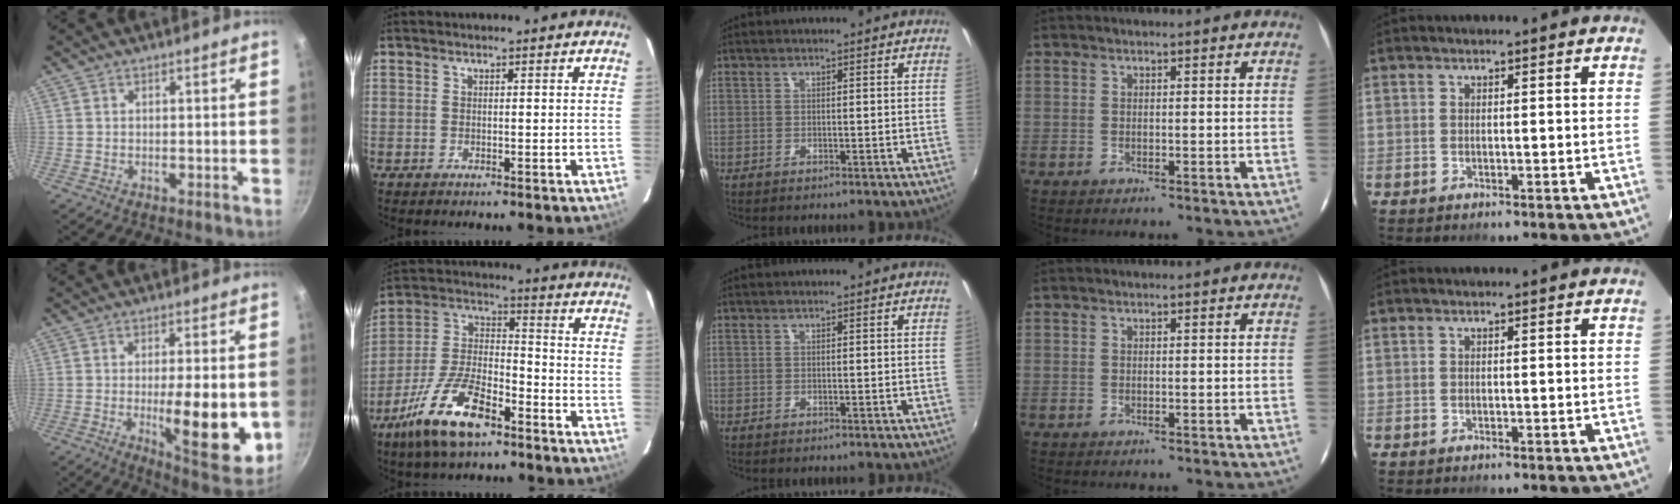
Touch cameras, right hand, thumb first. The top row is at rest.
{"thumb": {"total": 15.3, "force": [-2.3, 4.4, 14.5], "torque": [-0.179, -0.015, -0.026]}, "index": {"total": 16.0, "force": [-10.1, 6.1, 10.9], "torque": [-0.232, -0.004, -0.188]}}